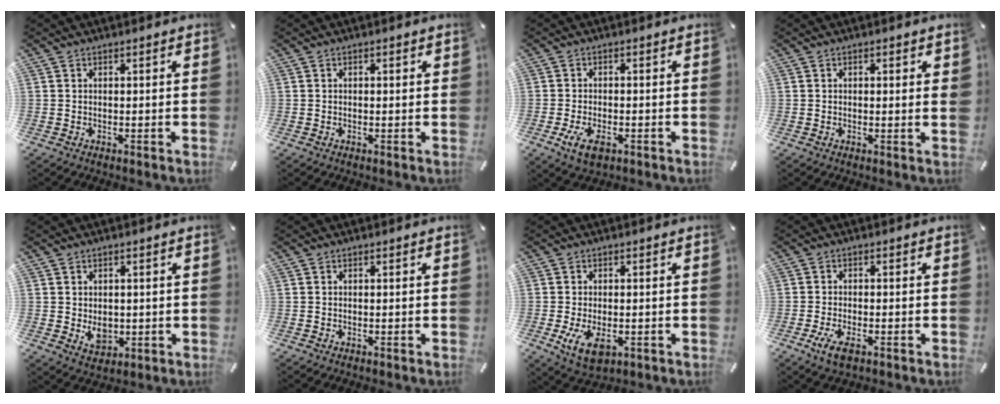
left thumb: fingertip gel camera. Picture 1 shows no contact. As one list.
[{"total": 0.6, "force": [0.0, 0.3, 0.5], "torque": [-0.009, 0.001, -0.001]}, {"total": 4.8, "force": [-2.0, 2.7, 3.5], "torque": [-0.082, 0.000, -0.038]}, {"total": 1.4, "force": [0.2, 0.4, 1.3], "torque": [-0.017, -0.002, 0.001]}, {"total": 4.9, "force": [-0.1, 4.0, 2.8], "torque": [-0.032, -0.006, -0.001]}, {"total": 0.0}, {"total": 6.3, "force": [-1.5, 3.7, 4.8], "torque": [-0.094, -0.010, -0.030]}, {"total": 3.9, "force": [-2.0, 1.5, 3.0], "torque": [-0.067, 0.000, -0.037]}]